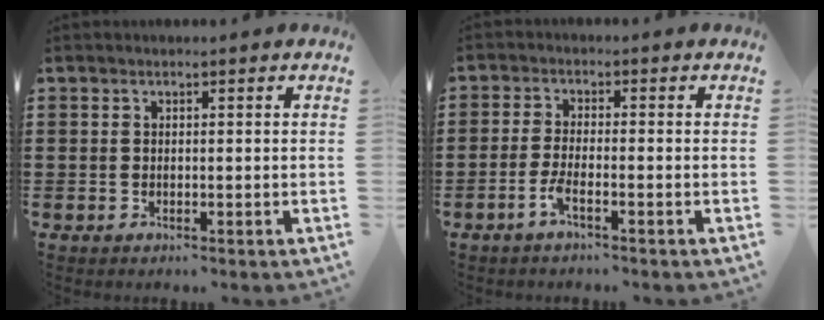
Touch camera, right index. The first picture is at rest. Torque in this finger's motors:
{"motor_torque": [1.33, 0.81, -0.02, 0.00]}